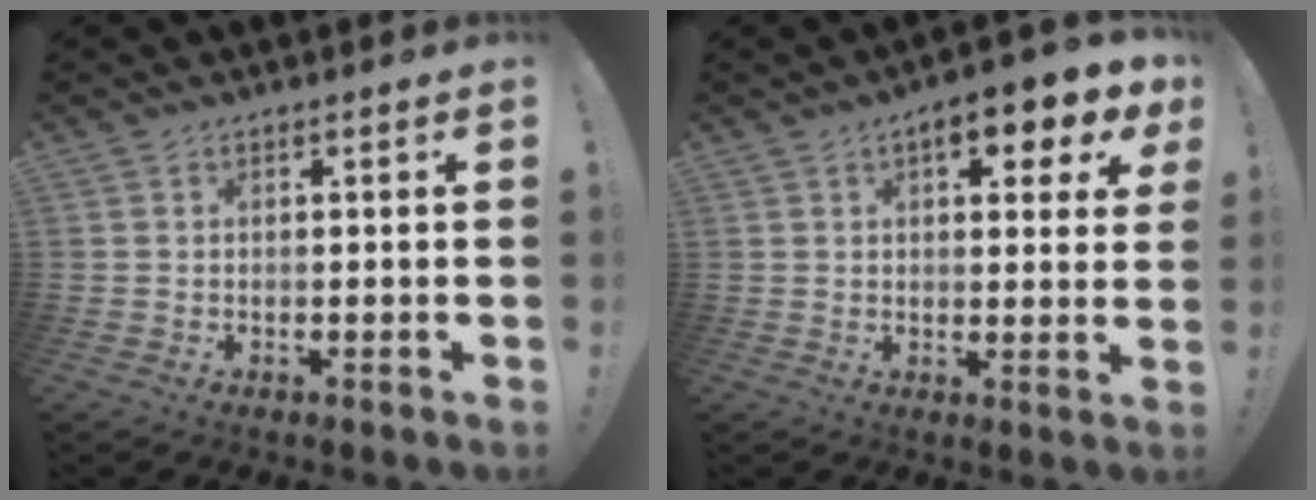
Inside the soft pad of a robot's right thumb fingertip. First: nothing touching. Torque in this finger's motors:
{"motor_torque": [0.73, 2.96, 0.98, -0.11, 0.02]}